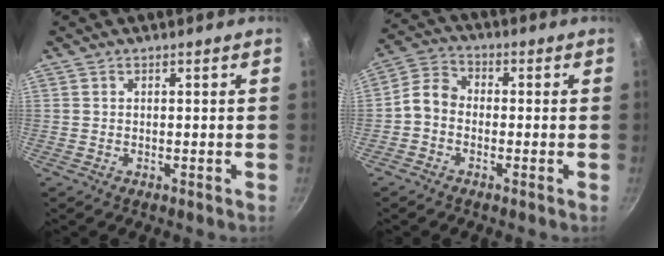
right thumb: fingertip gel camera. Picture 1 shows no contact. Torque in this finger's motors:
{"motor_torque": [0.23, 1.08, 0.42, -0.96, 0.01]}